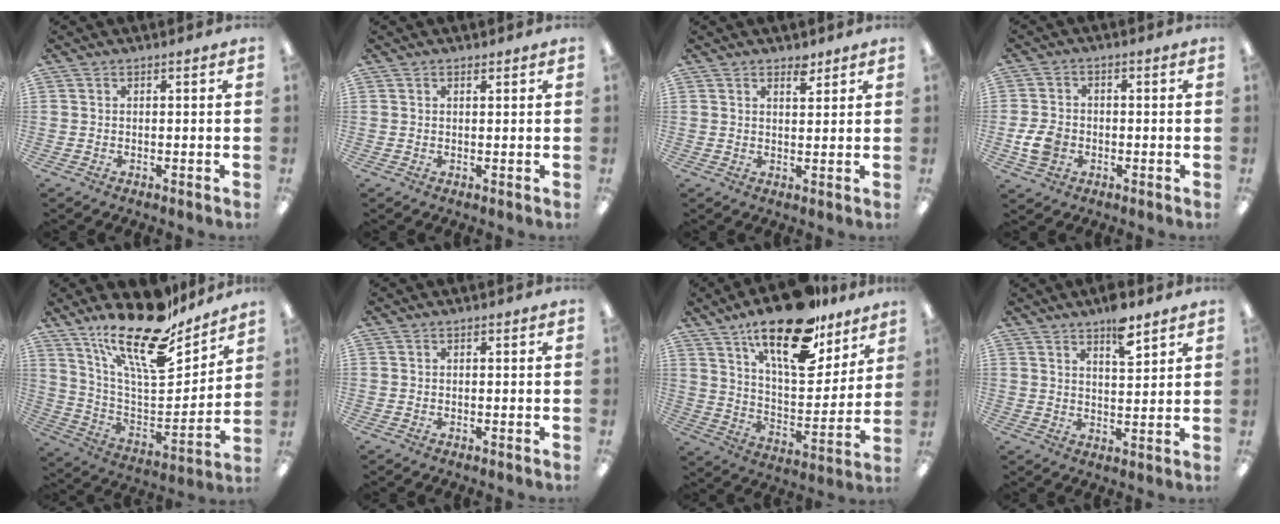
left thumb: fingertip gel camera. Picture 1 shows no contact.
{"total": 0.7, "force": [0.6, 0.3, 0.3], "torque": [0.002, -0.003, 0.009]}
{"total": 3.1, "force": [2.5, 1.2, 1.4], "torque": [-0.007, -0.013, 0.040]}
{"total": 6.4, "force": [-1.7, 5.0, 3.7], "torque": [-0.071, 0.006, -0.032]}
{"total": 22.8, "force": [16.8, 7.6, 13.5], "torque": [-0.236, -0.112, 0.289]}
{"total": 0.0}
{"total": 22.2, "force": [15.5, 8.5, 13.4], "torque": [-0.213, -0.092, 0.264]}
{"total": 7.3, "force": [5.4, 2.4, 4.3], "torque": [-0.058, -0.034, 0.089]}